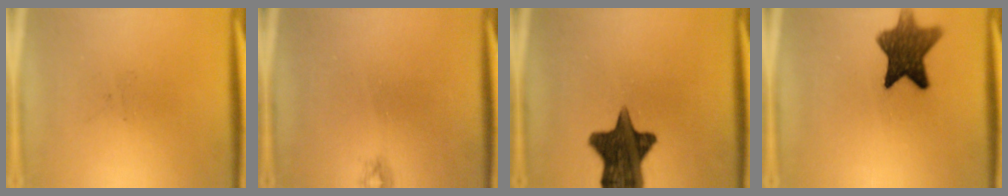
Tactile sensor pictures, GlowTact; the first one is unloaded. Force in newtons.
{"total": 0.6}
{"total": 14.7}
{"total": 9.9}